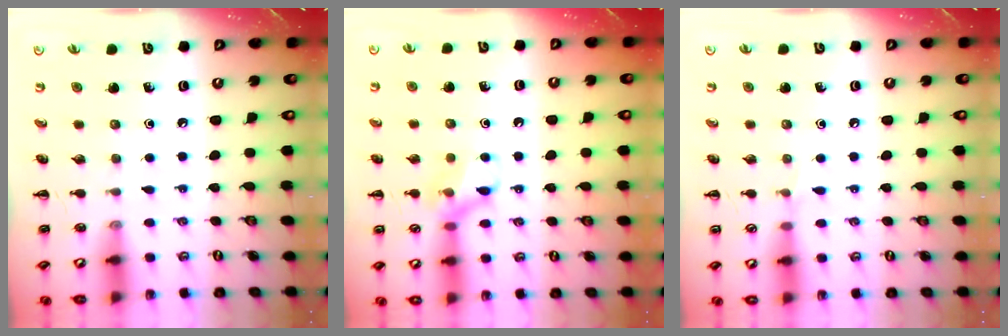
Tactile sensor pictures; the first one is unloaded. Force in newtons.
{"total": 9.5, "press": 9.4, "slide": 1.5}
{"total": 3.3, "press": 3.0, "slide": 1.3}